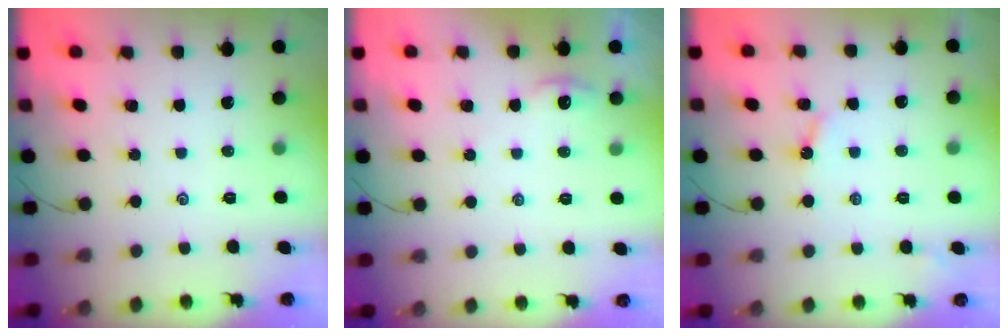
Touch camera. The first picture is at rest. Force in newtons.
{"total": 2.5, "press": 2.5, "slide": 0.3}
{"total": 3.4, "press": 3.4, "slide": 0.4}